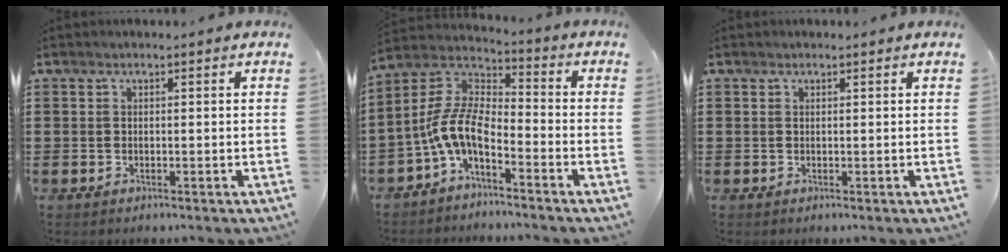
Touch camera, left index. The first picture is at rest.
{"total": 8.9, "force": [-5.2, 3.7, 6.2], "torque": [-0.161, -0.012, -0.116]}
{"total": 0.0}